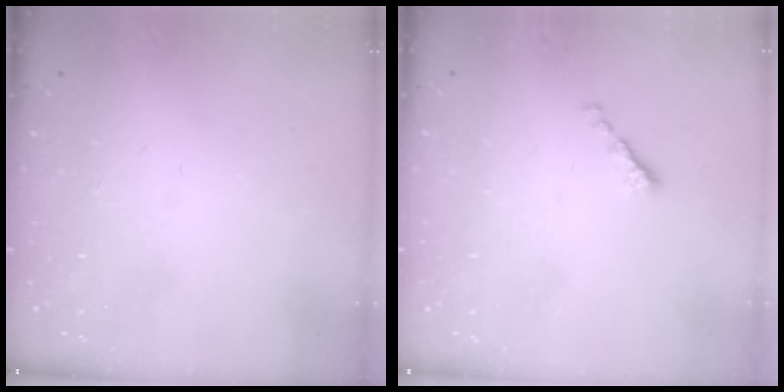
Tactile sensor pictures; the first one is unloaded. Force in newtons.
{"total": 0.0}